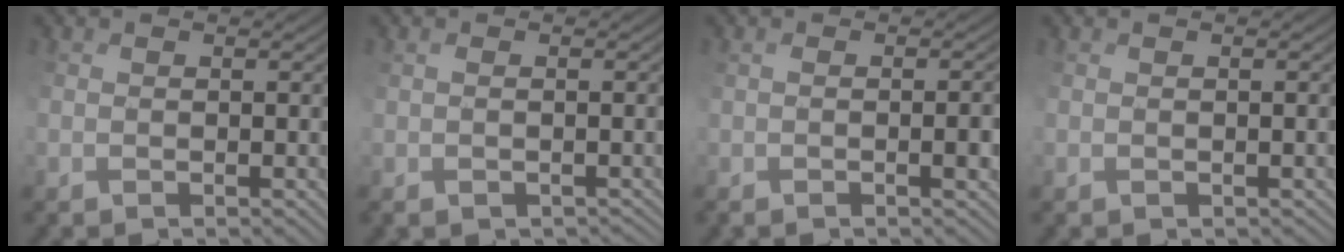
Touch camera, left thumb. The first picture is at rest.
{"total": 1.9, "force": [-1.5, 0.8, 0.7], "torque": [0.003, -0.002, -0.014]}
{"total": 2.6, "force": [-1.1, 0.2, 2.3], "torque": [-0.030, 0.001, -0.011]}
{"total": 1.0, "force": [-0.5, 0.6, 0.5], "torque": [-0.005, -0.003, -0.002]}